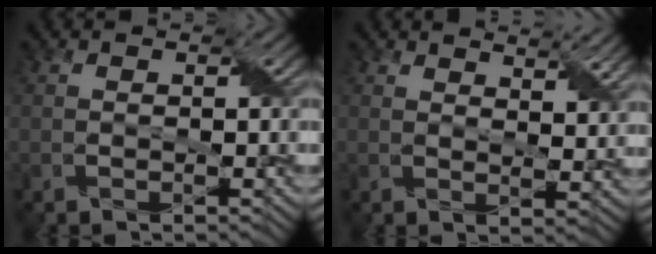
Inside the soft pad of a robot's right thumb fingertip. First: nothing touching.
{"total": 4.2, "force": [3.4, 0.4, 2.4], "torque": [-0.044, -0.002, 0.064]}